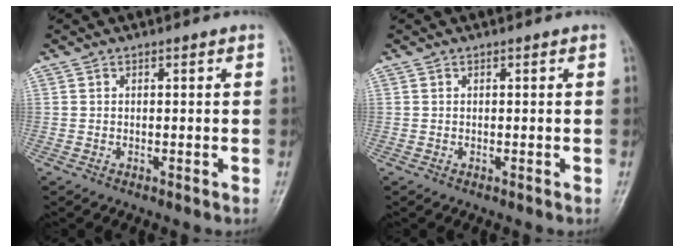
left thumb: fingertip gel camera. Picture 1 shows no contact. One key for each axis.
{"total": 0.0}